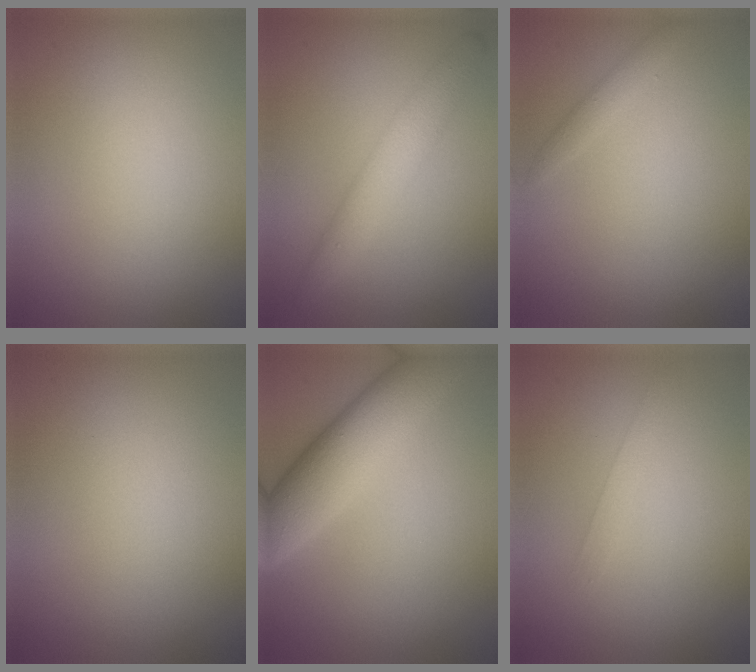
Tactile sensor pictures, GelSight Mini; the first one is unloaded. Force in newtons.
{"total": 3.4, "press": 3.4, "slide": 0.1}
{"total": 1.1, "press": 1.1, "slide": 0.1}
{"total": 0.0}
{"total": 7.4, "press": 7.4, "slide": 0.3}
{"total": 1.1, "press": 1.1, "slide": 0.1}